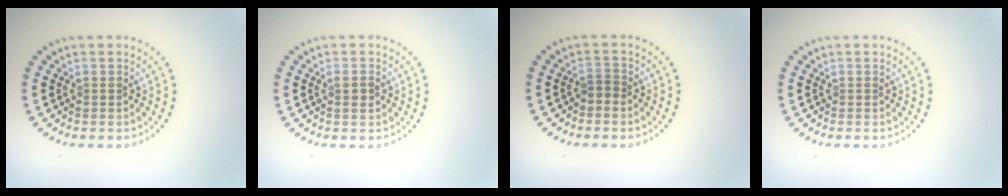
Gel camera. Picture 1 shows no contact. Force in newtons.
{"total": 1.2, "press": 1.2, "slide": 0.4}
{"total": 1.0, "press": 0.8, "slide": 0.5}
{"total": 0.0}